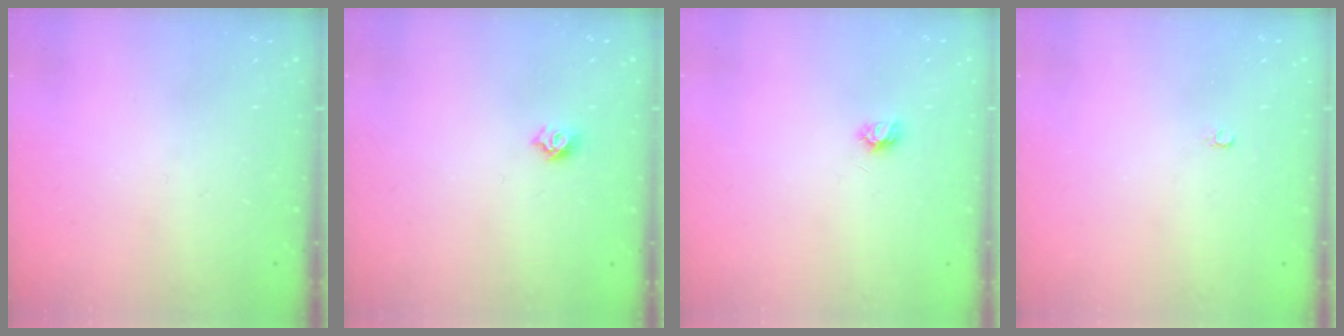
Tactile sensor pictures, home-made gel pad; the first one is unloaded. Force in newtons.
{"total": 4.9, "press": 4.8, "slide": 0.8}
{"total": 3.8, "press": 3.8, "slide": 0.4}
{"total": 2.0, "press": 2.0, "slide": 0.4}